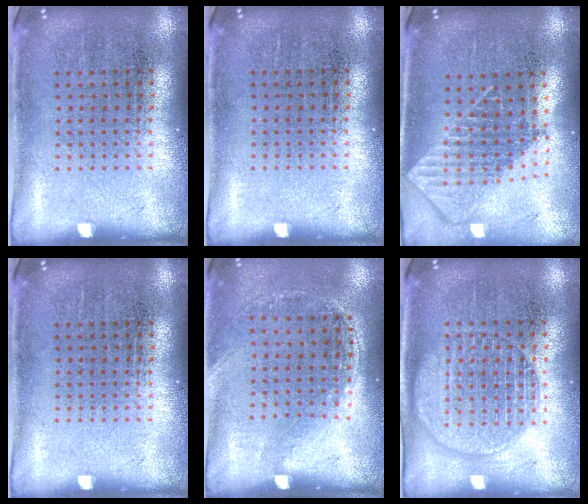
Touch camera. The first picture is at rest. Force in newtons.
{"total": 0.0}
{"total": 1.9, "press": 1.5, "slide": 1.1}
{"total": 0.0}
{"total": 1.4, "press": 1.0, "slide": 1.0}
{"total": 1.7, "press": 1.7, "slide": 0.1}